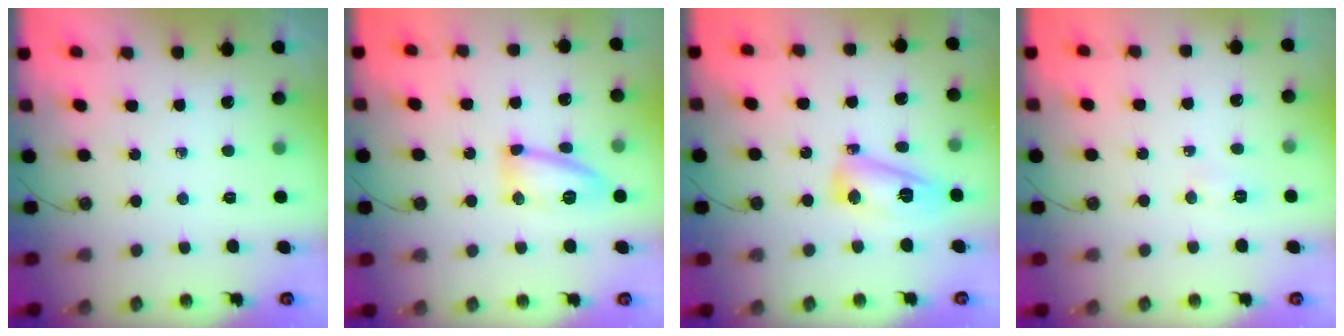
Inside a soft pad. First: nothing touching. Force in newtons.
{"total": 11.4, "press": 11.4, "slide": 0.6}
{"total": 11.5, "press": 11.4, "slide": 1.4}
{"total": 5.2, "press": 5.2, "slide": 0.6}